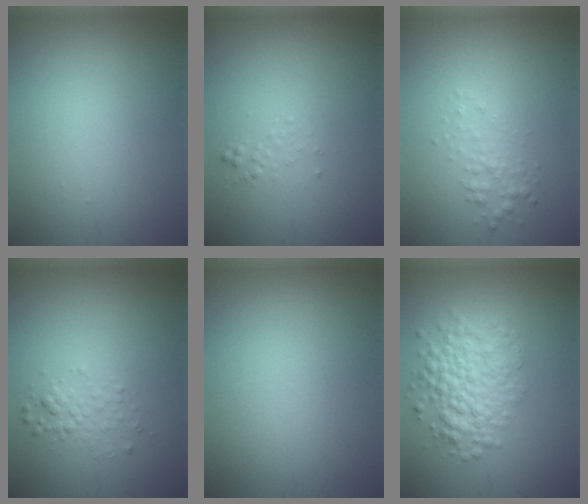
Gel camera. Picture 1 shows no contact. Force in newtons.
{"total": 0.8, "press": 0.8, "slide": 0.1}
{"total": 1.6, "press": 1.6, "slide": 0.0}
{"total": 1.5, "press": 1.5, "slide": 0.1}
{"total": 0.0}
{"total": 5.1, "press": 5.1, "slide": 0.2}